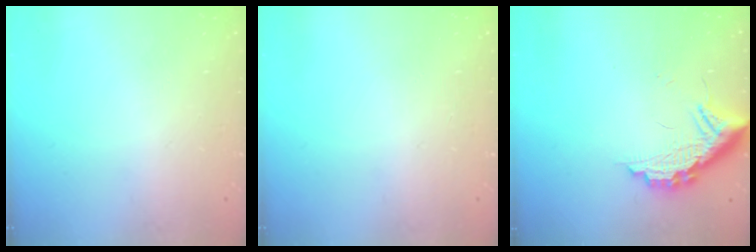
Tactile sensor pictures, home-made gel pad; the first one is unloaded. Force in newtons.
{"total": 0.0}
{"total": 10.9, "press": 10.9, "slide": 0.9}